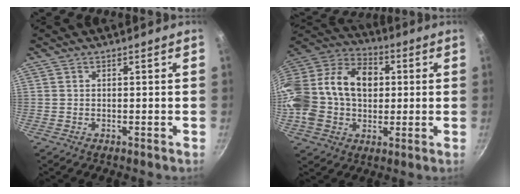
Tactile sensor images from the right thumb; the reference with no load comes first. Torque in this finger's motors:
{"motor_torque": [2.53, 2.47, 1.67, -0.89, 0.24]}